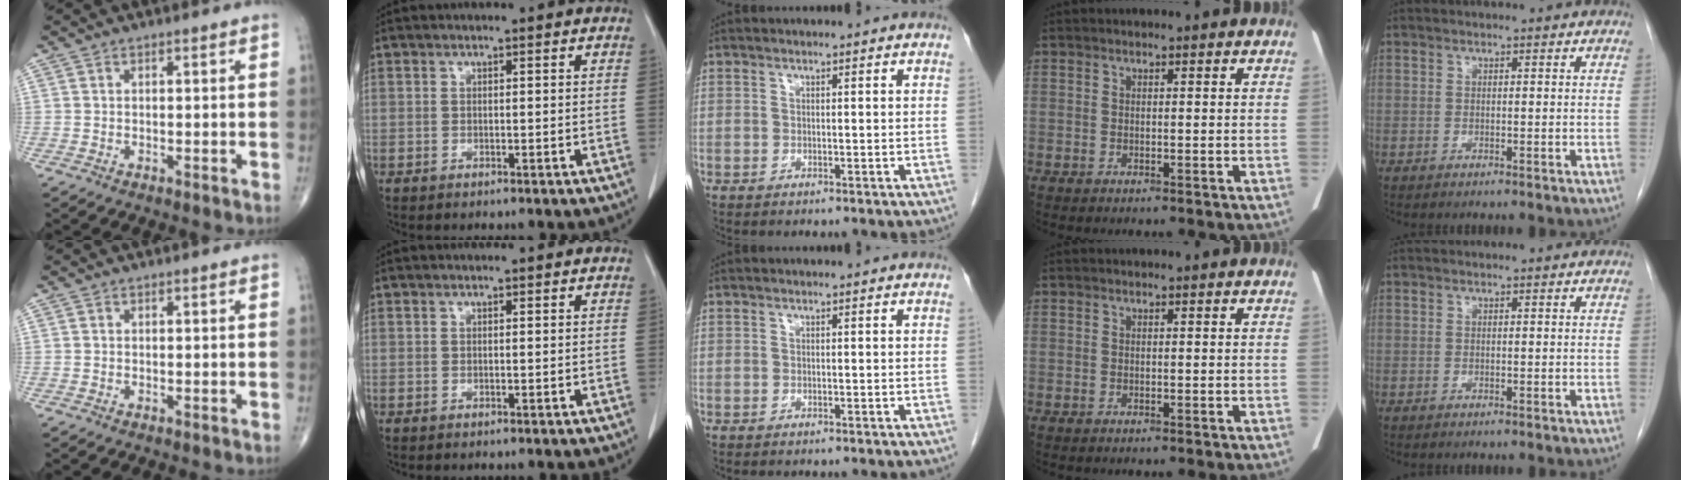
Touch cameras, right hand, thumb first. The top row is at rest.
{}